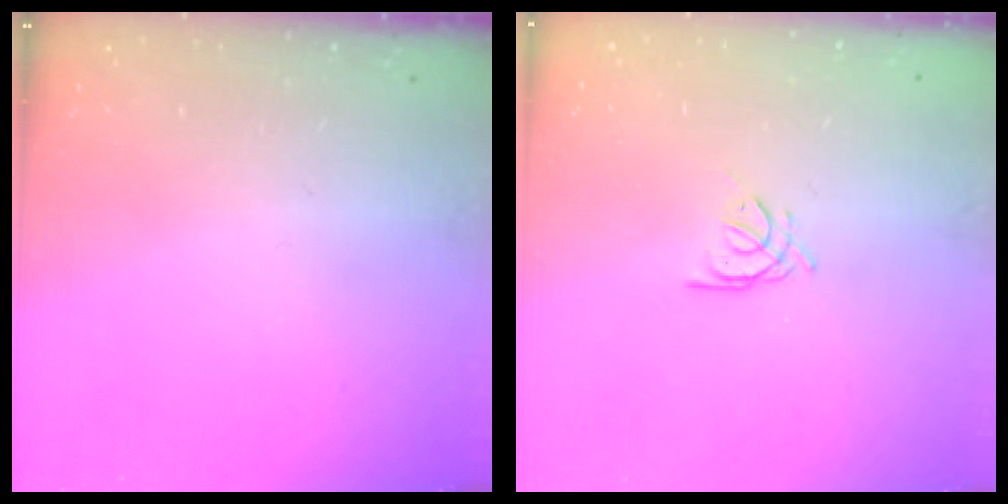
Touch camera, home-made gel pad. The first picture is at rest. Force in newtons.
{"total": 1.9, "press": 1.9, "slide": 0.4}